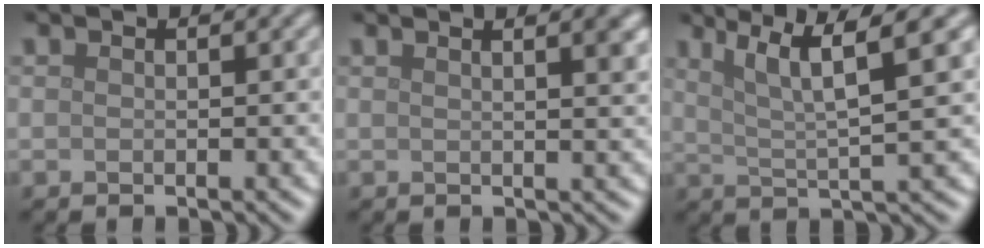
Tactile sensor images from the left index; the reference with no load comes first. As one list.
[{"total": 5.1, "force": [2.6, 2.2, 3.9], "torque": [-0.012, 0.029, 0.002]}, {"total": 6.4, "force": [3.1, 1.0, 5.5], "torque": [-0.090, 0.008, 0.057]}]